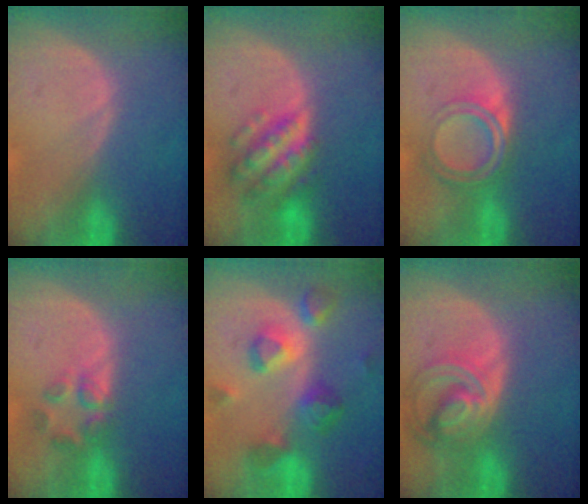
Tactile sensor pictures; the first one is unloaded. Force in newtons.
{"total": 7.5, "press": 7.5, "slide": 0.4}
{"total": 5.7, "press": 5.1, "slide": 2.5}
{"total": 3.7, "press": 3.5, "slide": 0.9}
{"total": 8.7, "press": 8.0, "slide": 3.5}
{"total": 8.5, "press": 7.4, "slide": 4.3}